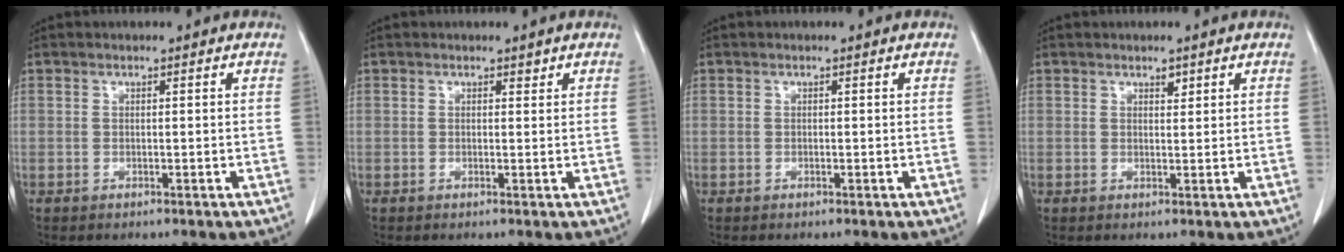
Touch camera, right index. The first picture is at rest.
{"total": 0.8, "force": [0.7, 0.4, 0.2], "torque": [0.000, -0.005, 0.008]}
{"total": 0.0}
{"total": 1.2, "force": [0.9, 0.4, 0.7], "torque": [-0.009, -0.005, 0.014]}